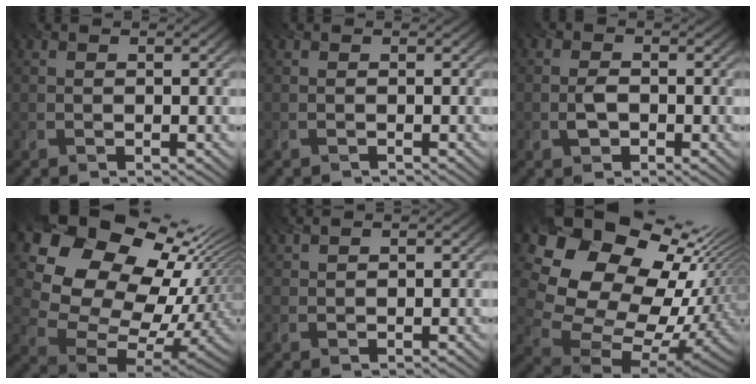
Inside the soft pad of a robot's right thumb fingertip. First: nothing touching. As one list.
[{"total": 0.6, "force": [-0.5, 0.0, -0.3], "torque": [0.005, -0.005, -0.012]}, {"total": 2.0, "force": [-0.6, 1.4, 1.2], "torque": [-0.028, -0.001, -0.013]}, {"total": 19.1, "force": [8.6, 13.3, 10.7], "torque": [-0.237, 0.015, 0.165]}, {"total": 2.0, "force": [1.9, 0.3, 0.5], "torque": [-0.017, 0.007, 0.039]}, {"total": 20.9, "force": [8.8, 15.0, 11.6], "torque": [-0.286, 0.033, 0.181]}]